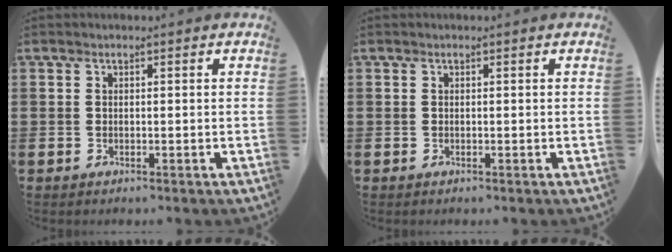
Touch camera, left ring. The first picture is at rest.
{"total": 0.0}